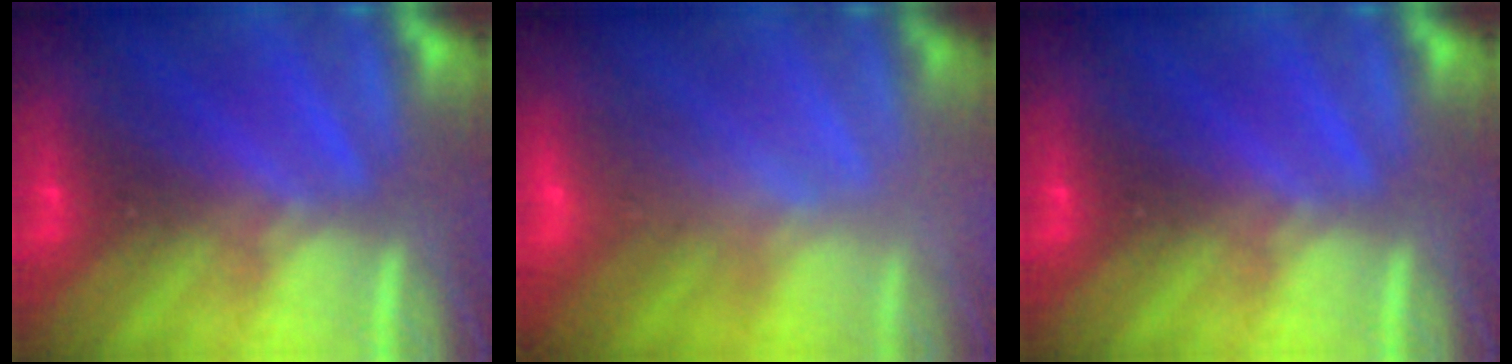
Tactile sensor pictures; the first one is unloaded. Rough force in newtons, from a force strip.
{"total": 2.3}
{"total": 0.0}